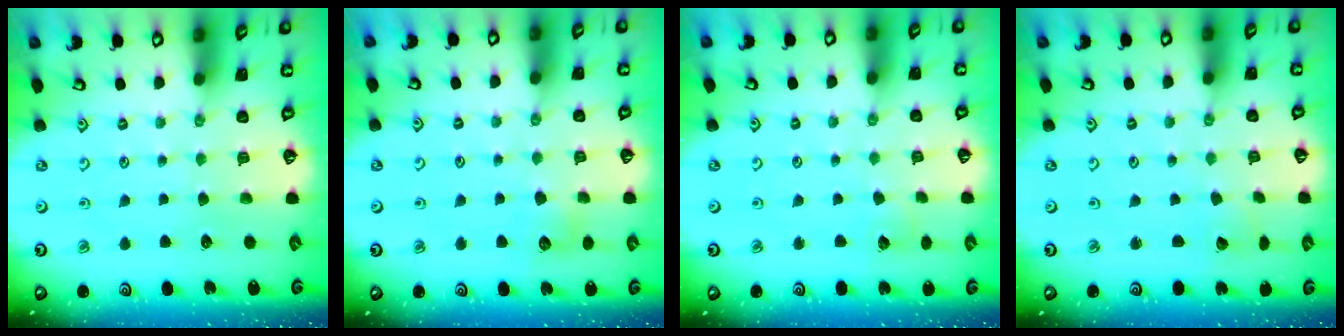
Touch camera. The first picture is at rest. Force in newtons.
{"total": 6.3, "press": 6.2, "slide": 0.9}
{"total": 4.8, "press": 4.8, "slide": 0.4}
{"total": 2.1, "press": 2.1, "slide": 0.1}